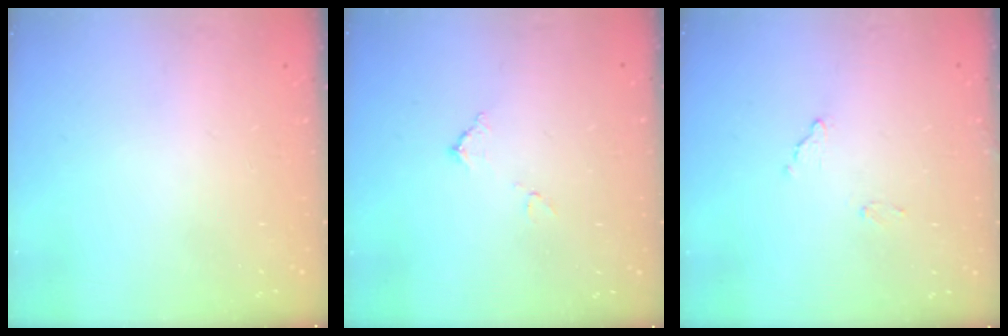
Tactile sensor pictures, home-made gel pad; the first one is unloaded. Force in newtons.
{"total": 5.8, "press": 5.8, "slide": 0.2}
{"total": 9.5, "press": 9.5, "slide": 0.4}